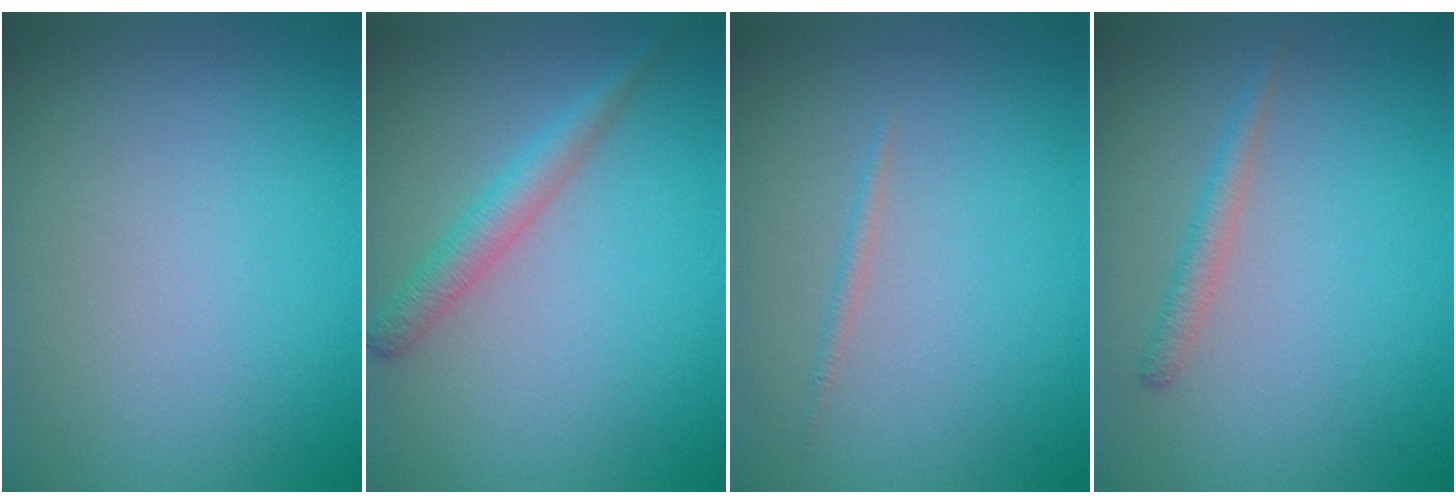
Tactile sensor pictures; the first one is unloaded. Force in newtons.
{"total": 2.5, "press": 2.5, "slide": 0.1}
{"total": 0.6, "press": 0.6, "slide": 0.0}
{"total": 1.5, "press": 1.5, "slide": 0.1}